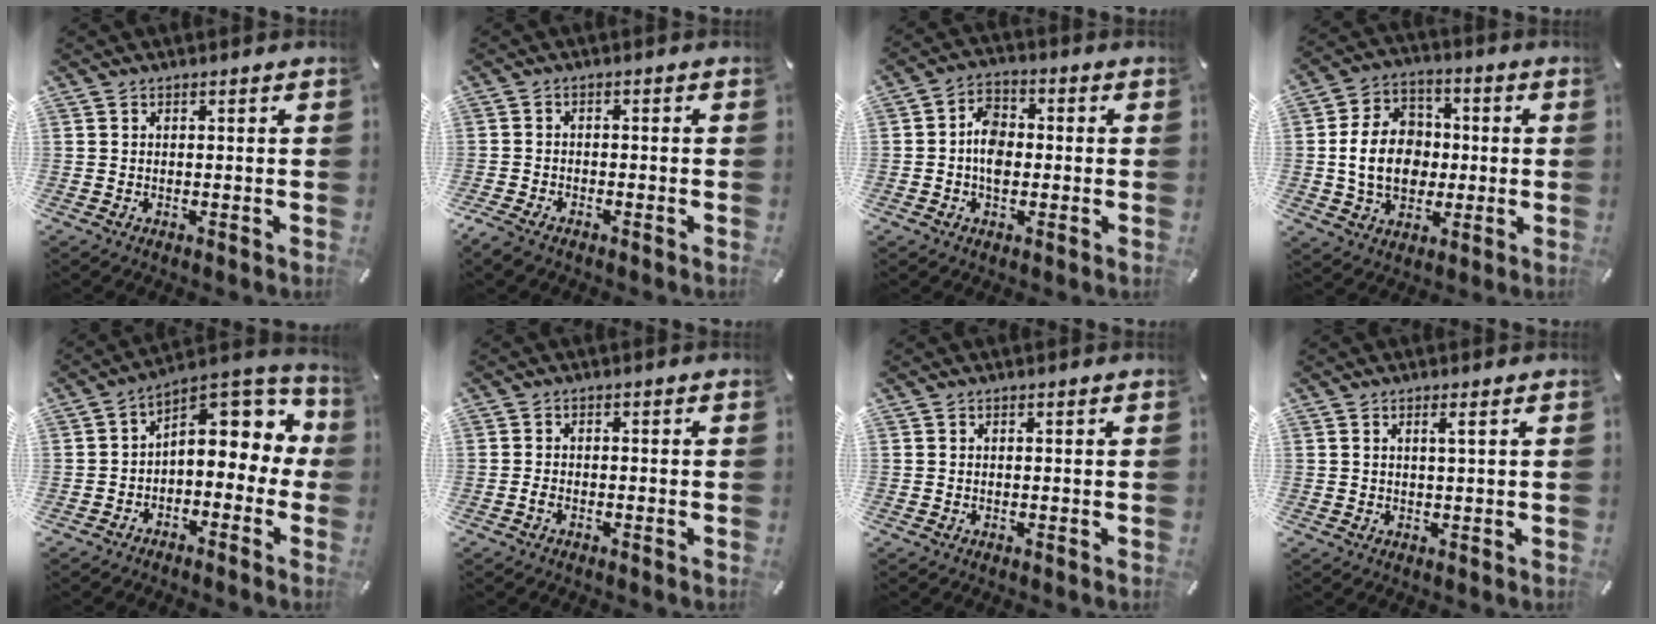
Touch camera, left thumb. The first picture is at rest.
{"total": 2.7, "force": [-2.2, 1.1, 1.1], "torque": [-0.034, 0.005, -0.045]}
{"total": 6.5, "force": [-0.9, 4.7, 4.4], "torque": [-0.076, 0.012, -0.016]}
{"total": 13.5, "force": [-0.6, 11.0, 7.9], "torque": [-0.169, 0.023, -0.008]}
{"total": 10.2, "force": [3.0, 6.6, 7.2], "torque": [-0.078, -0.035, 0.050]}
{"total": 1.6, "force": [-1.0, 0.8, 1.0], "torque": [-0.018, 0.004, -0.019]}
{"total": 0.0}
{"total": 1.8, "force": [0.8, -0.1, 1.6], "torque": [-0.032, -0.003, 0.012]}